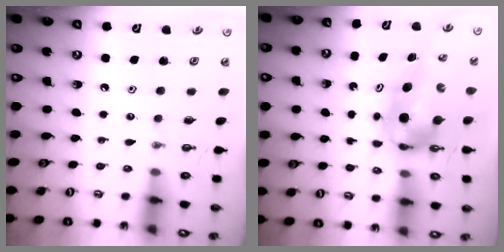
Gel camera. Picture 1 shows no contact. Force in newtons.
{"total": 6.5, "press": 6.5, "slide": 0.4}